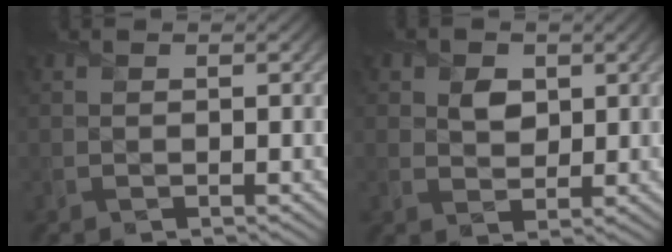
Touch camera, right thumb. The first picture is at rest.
{"total": 3.1, "force": [1.1, 2.5, 1.6], "torque": [-0.035, -0.008, 0.015]}